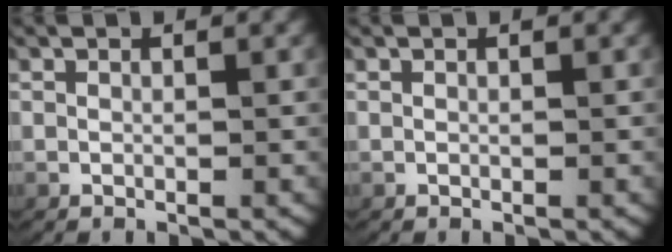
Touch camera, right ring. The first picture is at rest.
{"total": 0.0}